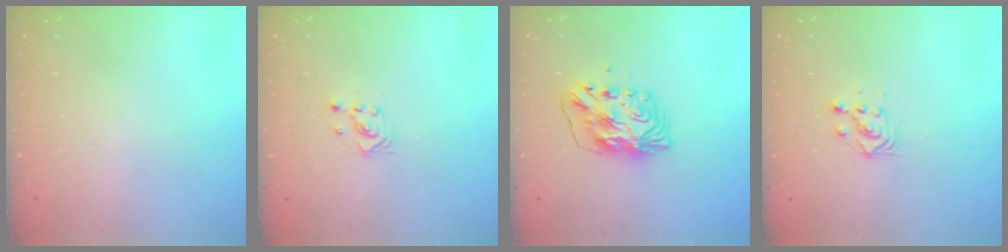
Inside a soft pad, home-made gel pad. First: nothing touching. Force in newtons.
{"total": 2.2, "press": 2.2, "slide": 0.2}
{"total": 10.3, "press": 10.3, "slide": 0.8}
{"total": 2.8, "press": 2.8, "slide": 0.1}